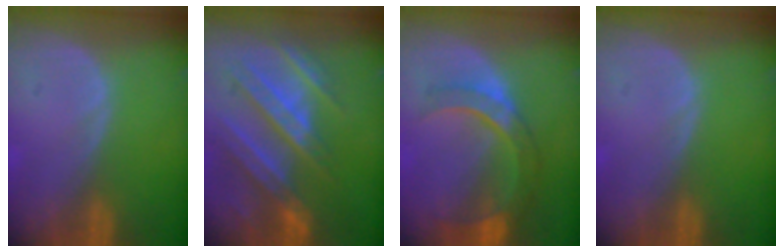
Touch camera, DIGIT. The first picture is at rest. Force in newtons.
{"total": 10.2, "press": 9.5, "slide": 3.8}
{"total": 9.1, "press": 7.9, "slide": 4.4}
{"total": 0.0}